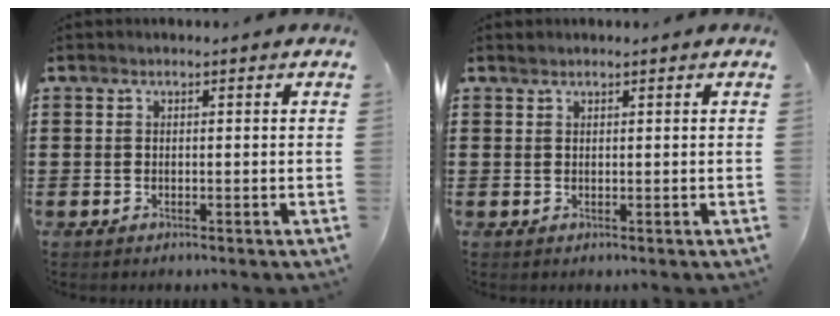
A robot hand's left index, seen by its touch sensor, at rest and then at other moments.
{"total": 0.6, "force": [0.6, 0.3, 0.1], "torque": [-0.003, 0.001, 0.012]}